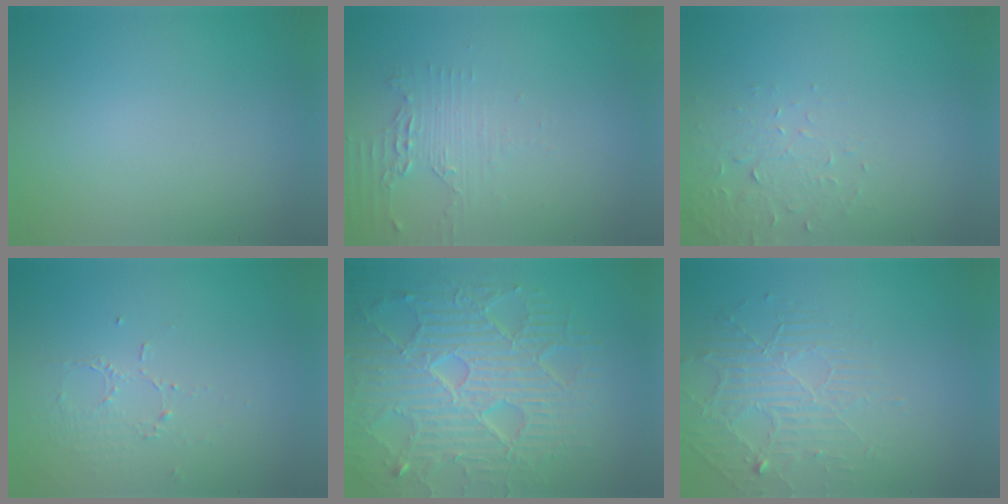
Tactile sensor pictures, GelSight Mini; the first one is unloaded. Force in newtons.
{"total": 2.2, "press": 1.8, "slide": 1.2}
{"total": 2.2, "press": 2.2, "slide": 0.4}
{"total": 1.3, "press": 0.6, "slide": 1.1}
{"total": 9.2, "press": 6.5, "slide": 6.5}
{"total": 2.3, "press": 1.7, "slide": 1.6}